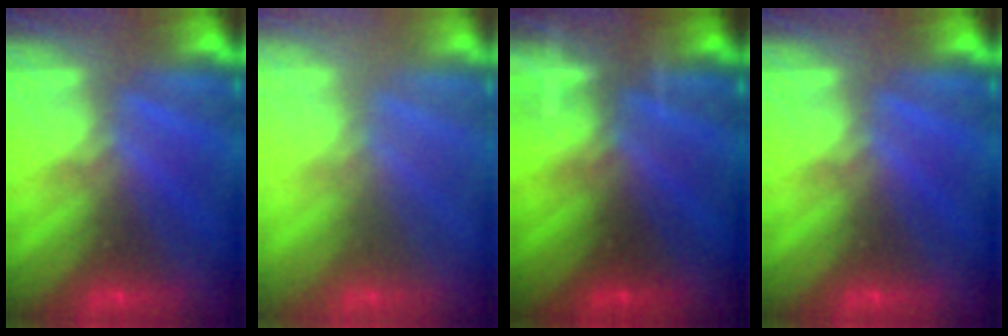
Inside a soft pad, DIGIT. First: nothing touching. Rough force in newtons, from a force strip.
{"total": 2.4}
{"total": 3.2}
{"total": 0.0}